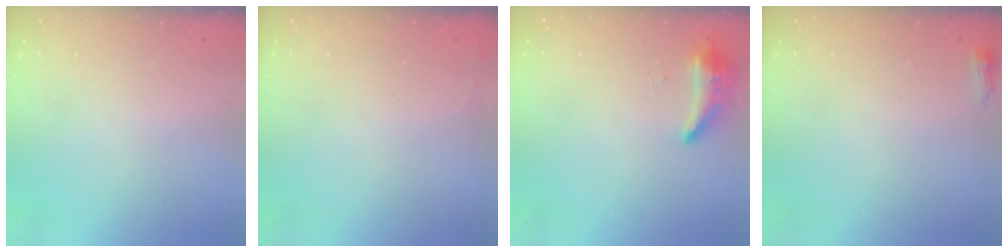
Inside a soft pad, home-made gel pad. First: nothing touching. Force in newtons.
{"total": 2.5, "press": 2.4, "slide": 0.9}
{"total": 8.5, "press": 8.3, "slide": 2.0}
{"total": 4.7, "press": 4.6, "slide": 0.8}